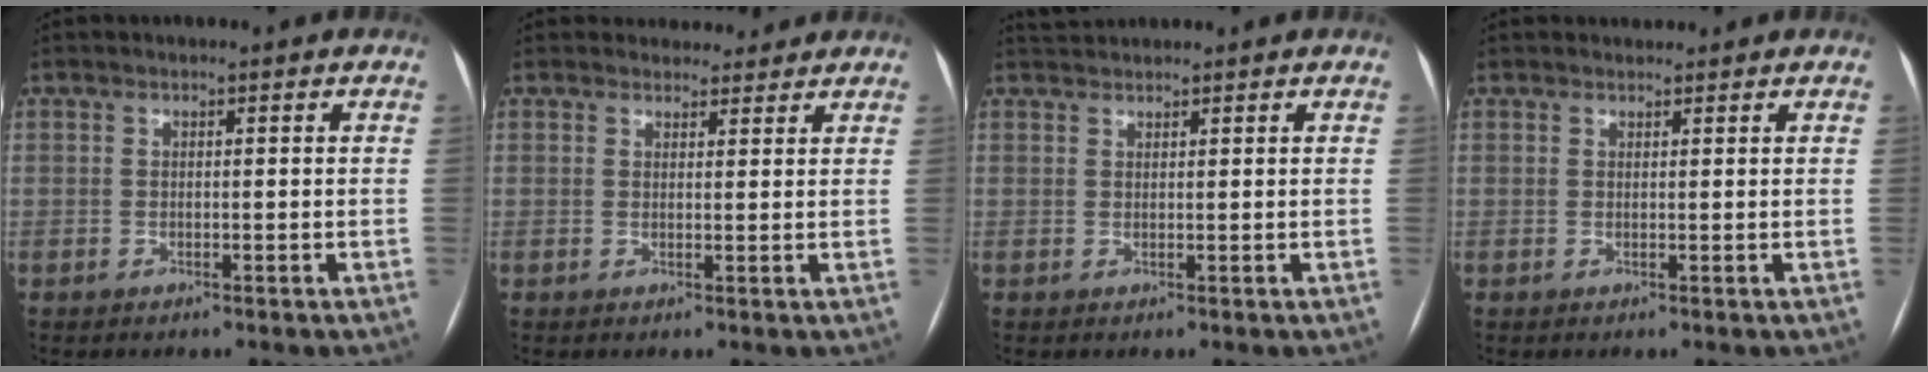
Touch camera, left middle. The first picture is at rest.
{"total": 3.8, "force": [3.5, 1.5, 0.0], "torque": [0.006, 0.007, 0.041]}
{"total": 1.9, "force": [1.9, 0.1, 0.0], "torque": [-0.008, 0.021, 0.039]}
{"total": 1.0, "force": [0.9, 0.3, -0.1], "torque": [-0.007, 0.007, 0.015]}